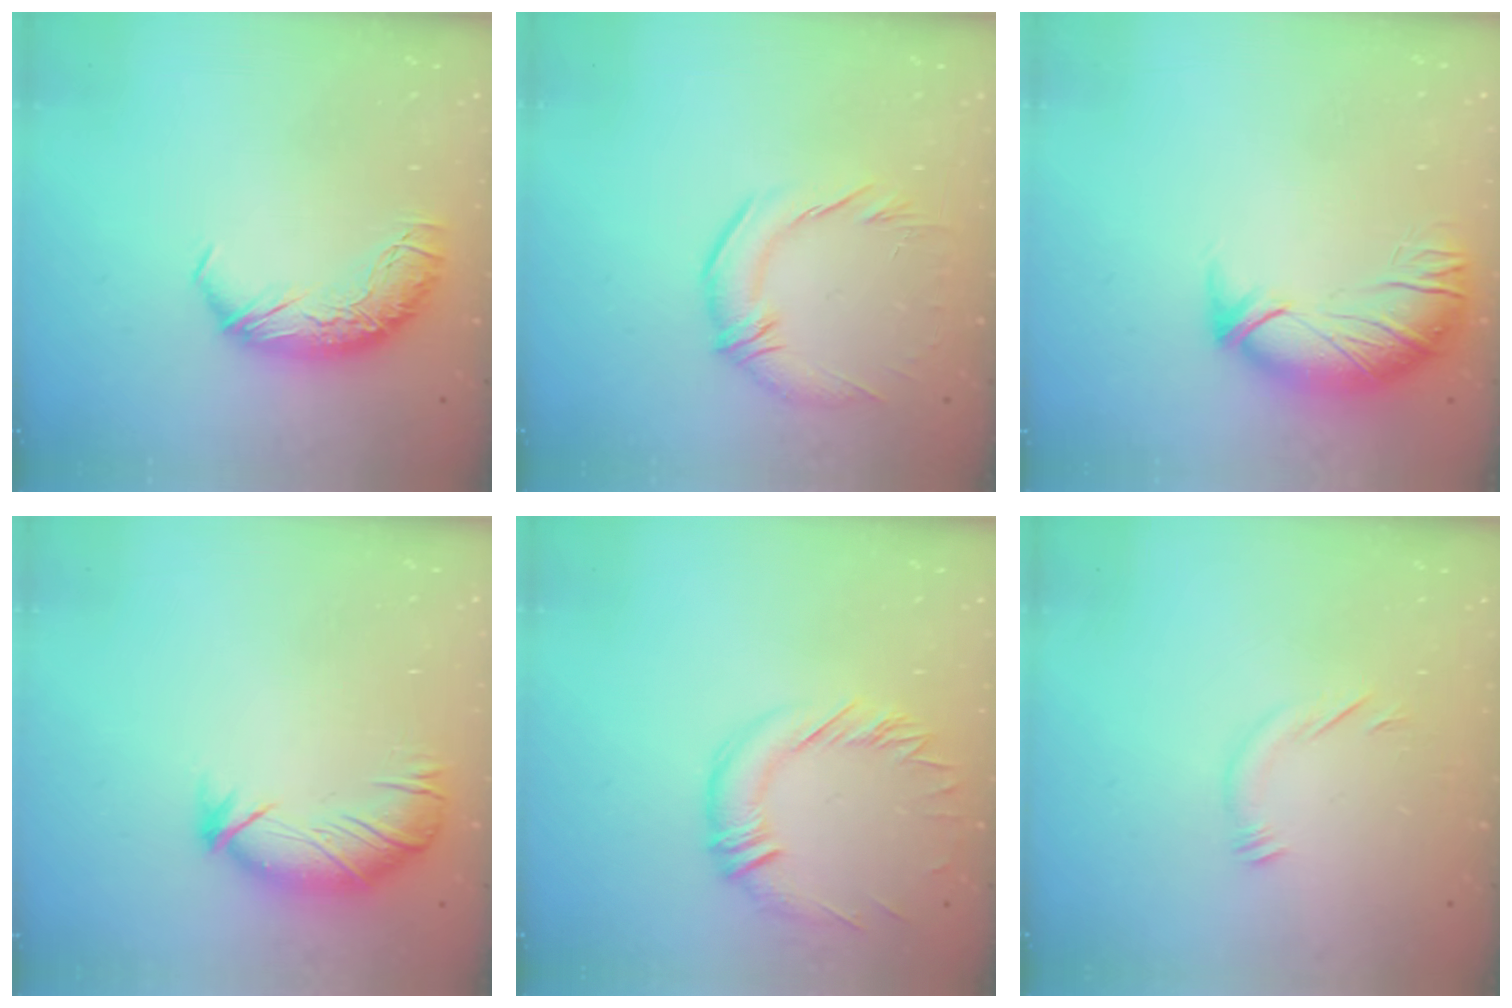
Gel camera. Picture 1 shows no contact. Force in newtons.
{"total": 3.0, "press": 1.4, "slide": 2.6}
{"total": 2.9, "press": 1.4, "slide": 2.6}
{"total": 2.9, "press": 2.5, "slide": 1.4}
{"total": 0.8, "press": 0.2, "slide": 0.8}
{"total": 5.4, "press": 5.3, "slide": 1.2}